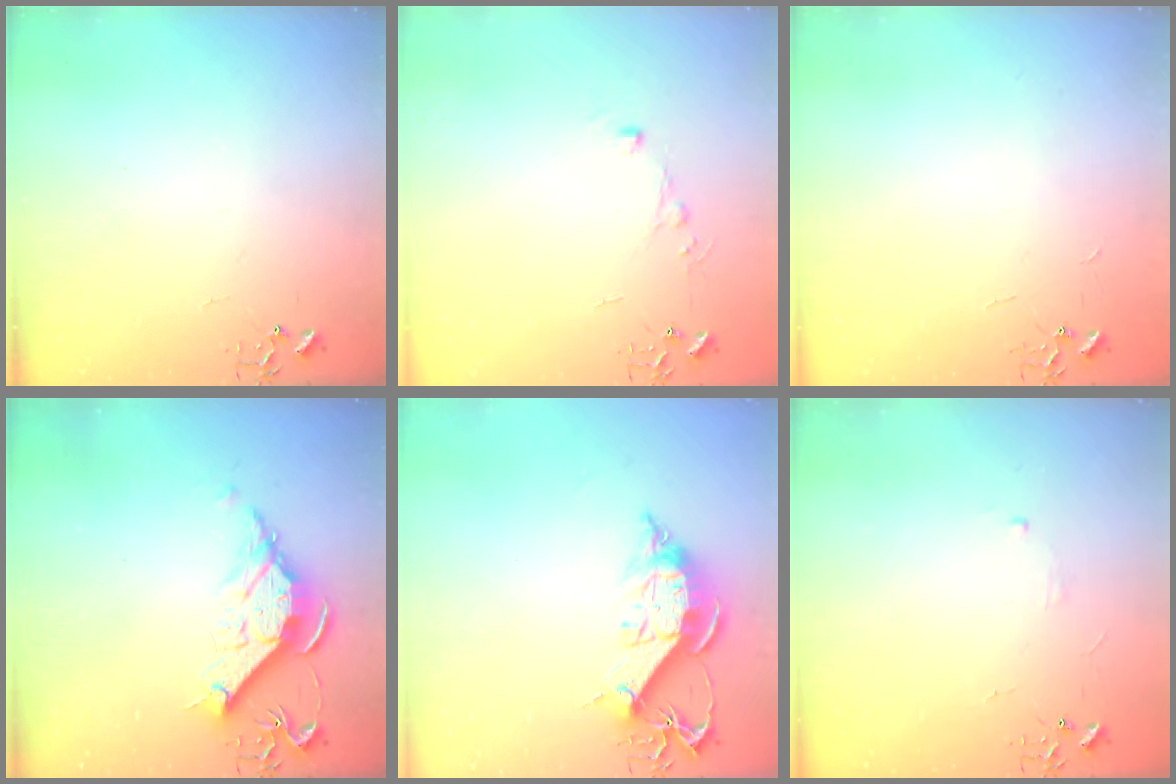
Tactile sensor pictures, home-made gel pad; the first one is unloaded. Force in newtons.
{"total": 4.4, "press": 4.4, "slide": 0.5}
{"total": 1.8, "press": 1.8, "slide": 0.2}
{"total": 10.8, "press": 10.8, "slide": 0.3}
{"total": 13.0, "press": 12.9, "slide": 1.5}
{"total": 2.9, "press": 2.8, "slide": 0.5}